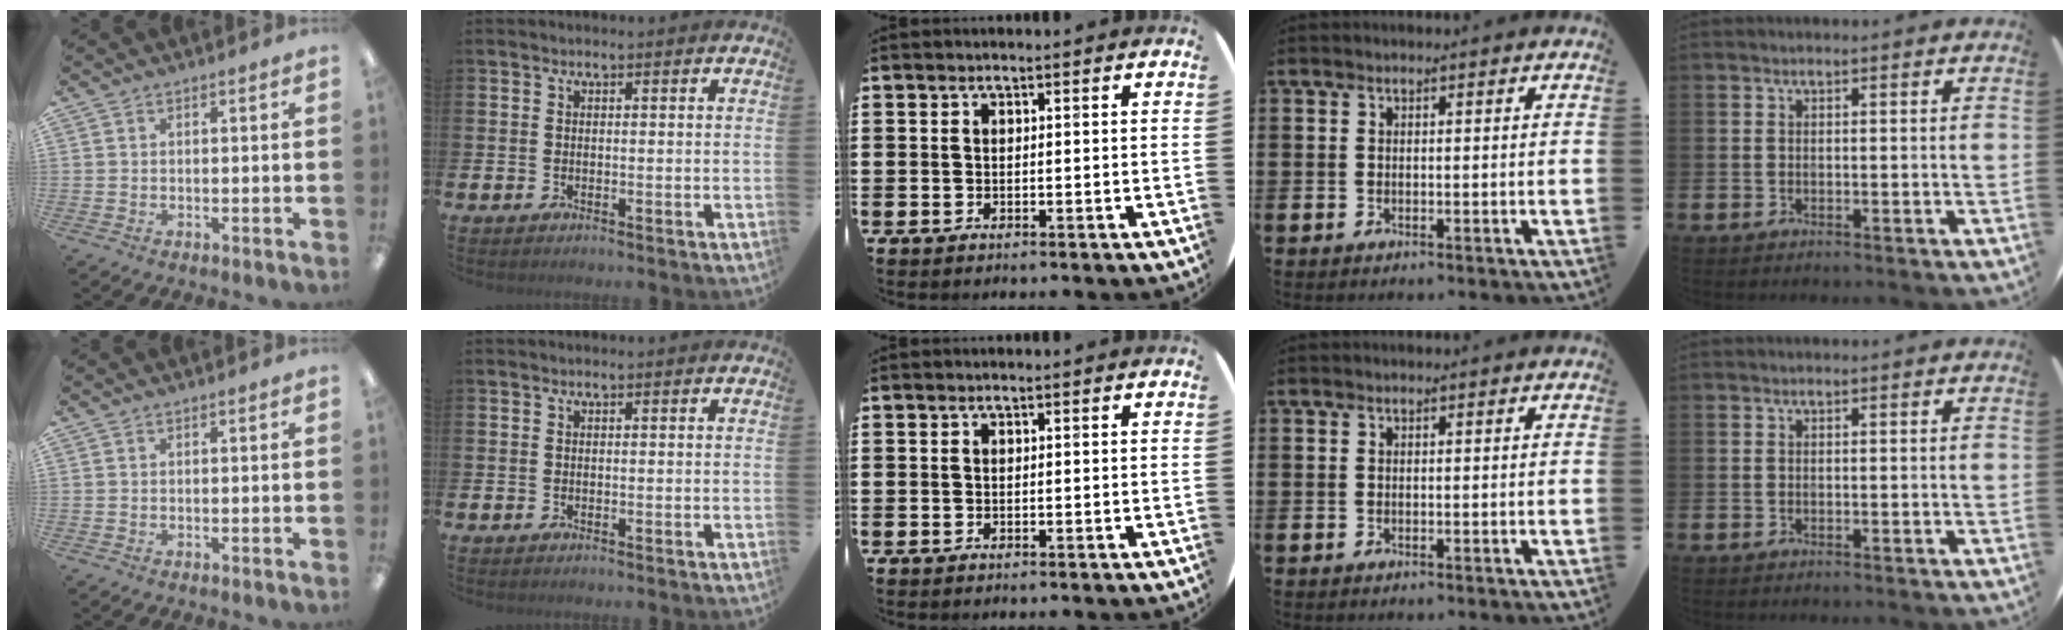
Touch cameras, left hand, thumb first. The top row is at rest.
{}